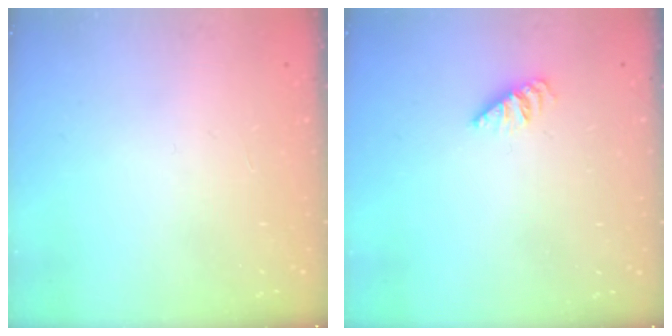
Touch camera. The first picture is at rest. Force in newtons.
{"total": 0.6, "press": 0.5, "slide": 0.2}